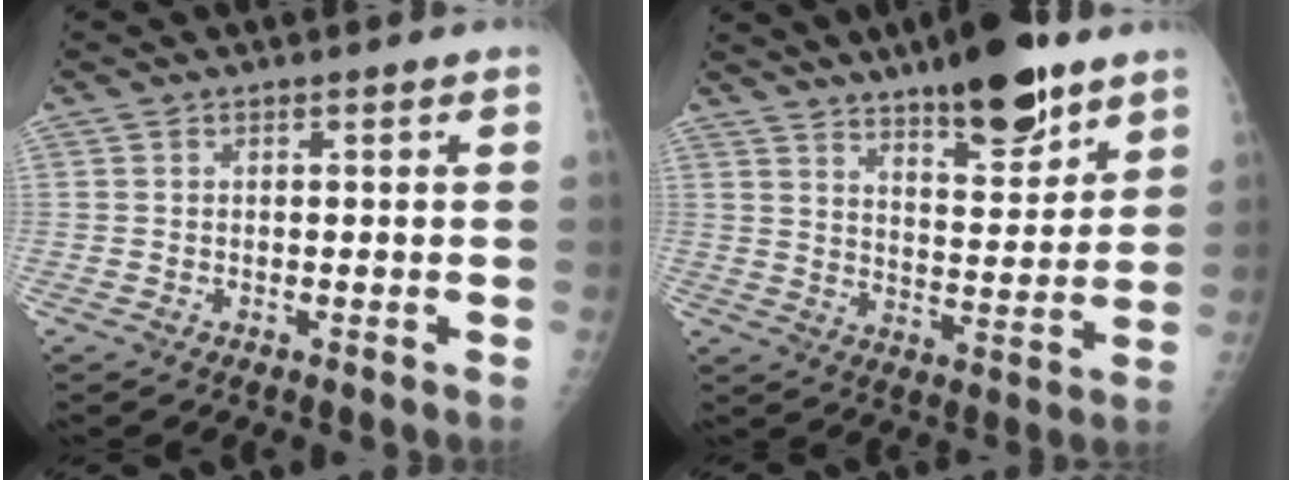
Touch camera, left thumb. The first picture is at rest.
{"total": 15.1, "force": [10.3, 4.4, 10.1], "torque": [-0.126, -0.059, 0.165]}